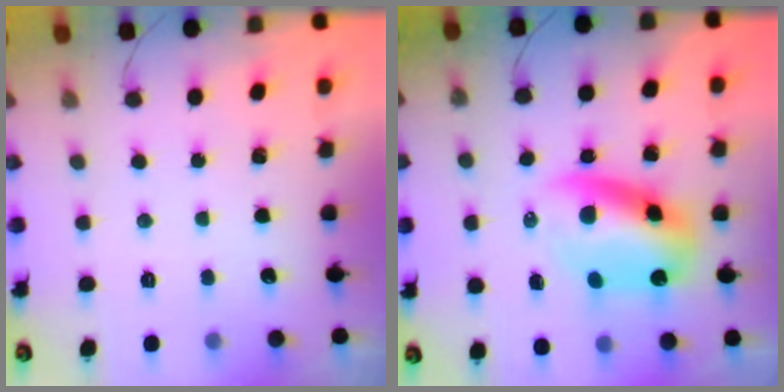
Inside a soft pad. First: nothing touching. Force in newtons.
{"total": 10.8, "press": 10.4, "slide": 2.7}